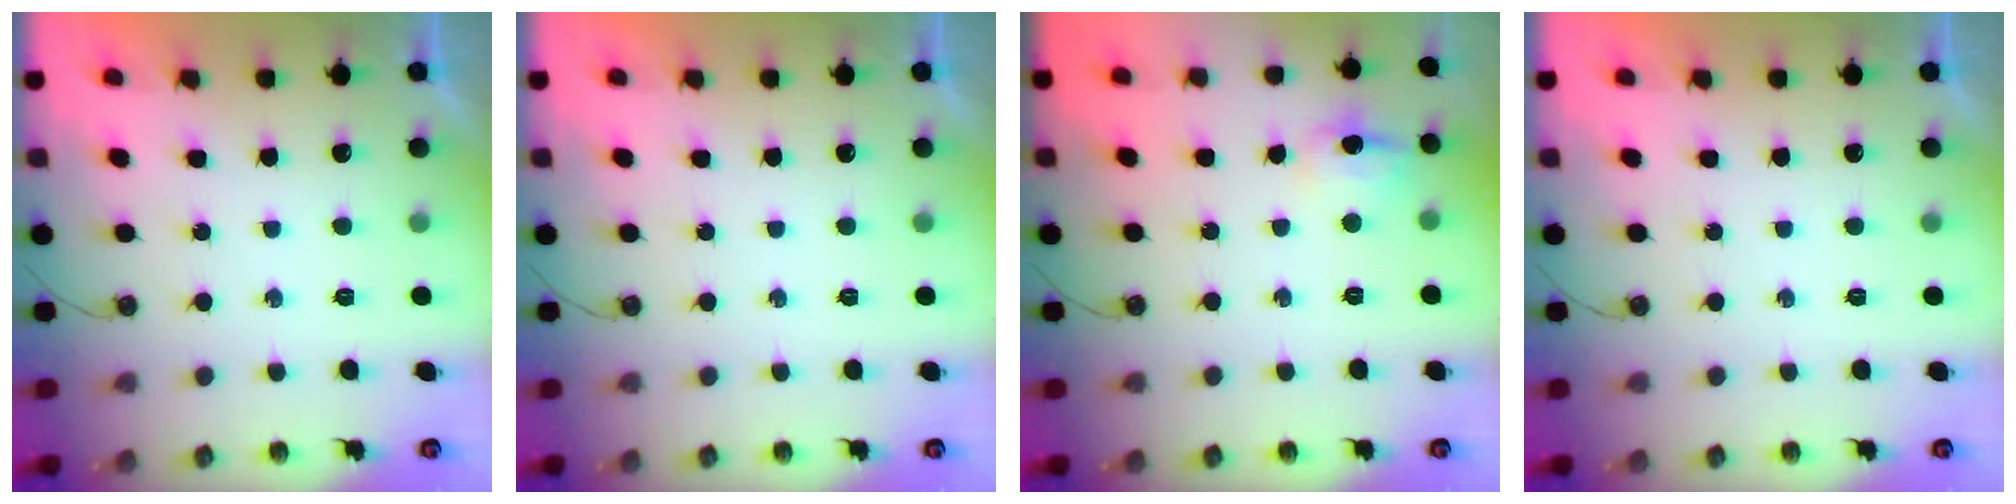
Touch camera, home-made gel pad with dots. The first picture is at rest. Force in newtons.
{"total": 0.0}
{"total": 8.6, "press": 8.5, "slide": 0.8}
{"total": 0.0}